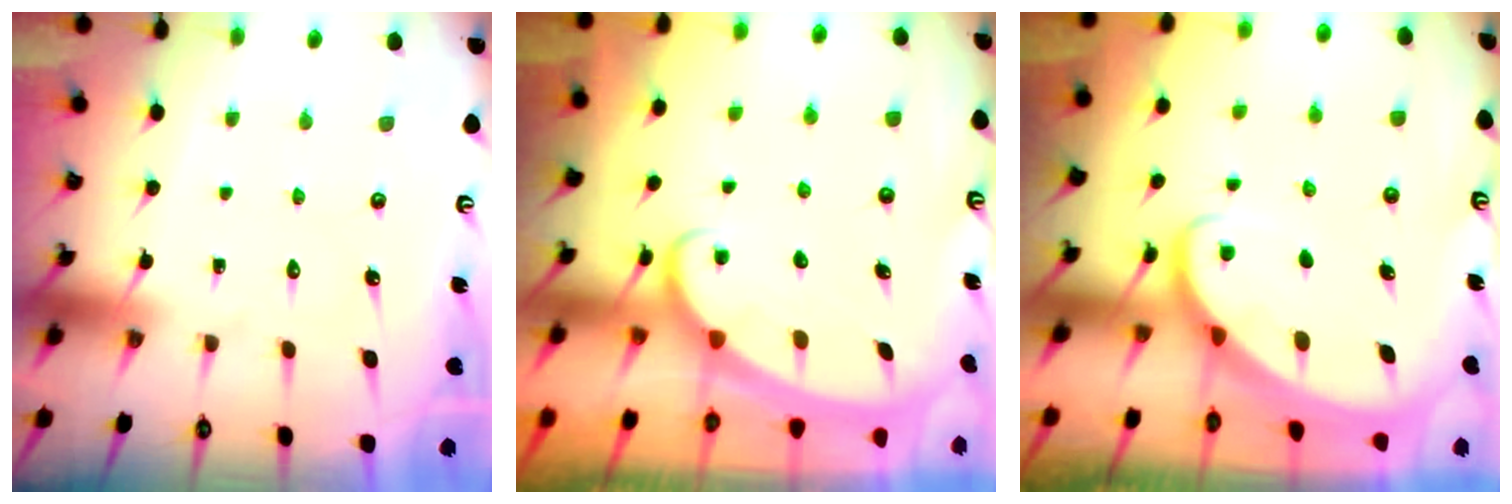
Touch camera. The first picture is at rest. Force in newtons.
{"total": 2.3, "press": 2.3, "slide": 0.4}
{"total": 3.1, "press": 3.0, "slide": 0.5}